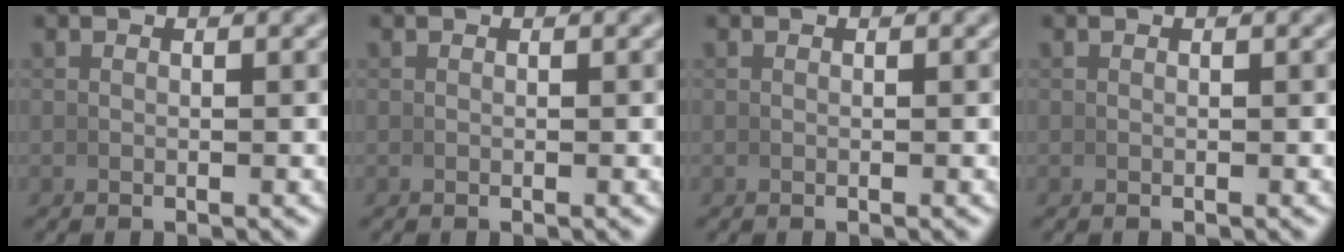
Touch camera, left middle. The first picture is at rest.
{"total": 0.0}
{"total": 0.0}
{"total": 0.0}